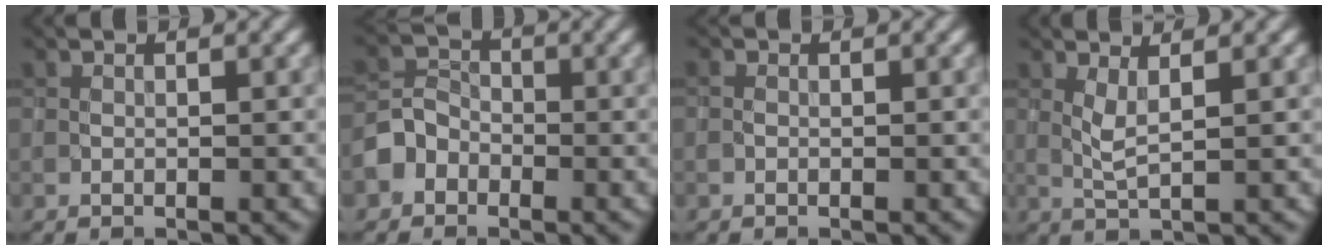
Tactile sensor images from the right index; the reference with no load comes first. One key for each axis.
{"total": 2.9, "fx": -1.6, "fy": 2.3, "fz": 0.7, "tx": -0.004, "ty": 0.010, "tz": -0.039}
{"total": 0.6, "fx": -0.2, "fy": 0.5, "fz": 0.3, "tx": -0.004, "ty": -0.001, "tz": -0.005}
{"total": 2.0, "fx": 0.7, "fy": 0.4, "fz": 1.8, "tx": -0.044, "ty": -0.002, "tz": 0.017}